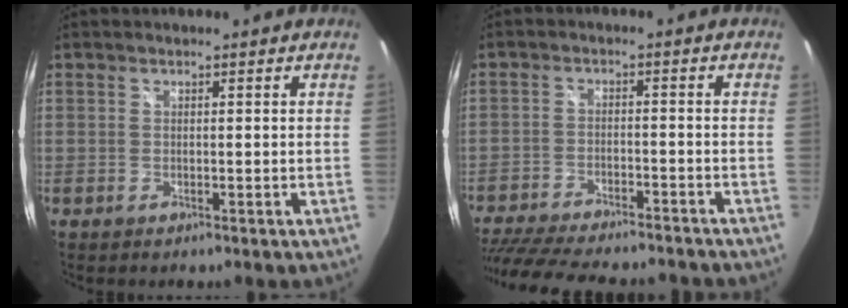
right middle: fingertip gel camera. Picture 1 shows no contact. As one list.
[{"total": 20.9, "force": [-17.7, 5.6, 9.6], "torque": [-0.203, -0.032, -0.263]}]